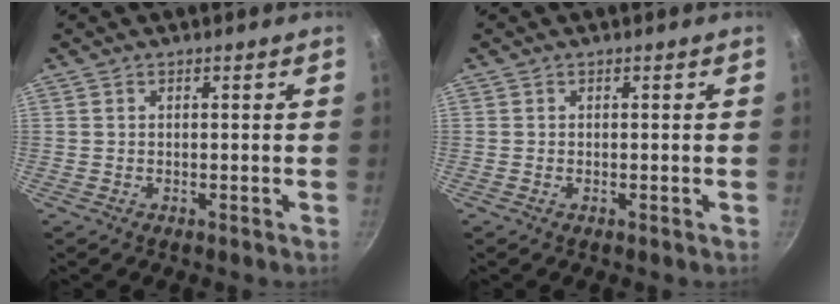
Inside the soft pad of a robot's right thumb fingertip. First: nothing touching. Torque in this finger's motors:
{"motor_torque": [-0.39, -0.02, -0.17, -0.08, -0.04]}